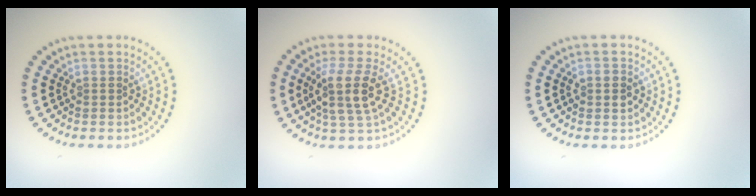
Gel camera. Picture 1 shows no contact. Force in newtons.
{"total": 3.6, "press": 2.9, "slide": 2.1}
{"total": 1.4, "press": 1.4, "slide": 0.1}